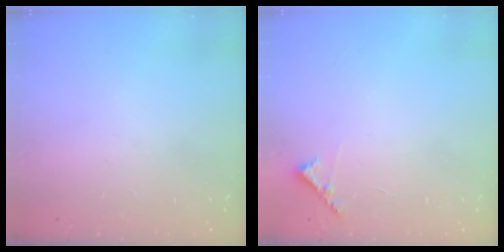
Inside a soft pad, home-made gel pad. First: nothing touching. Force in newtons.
{"total": 5.8, "press": 5.8, "slide": 0.5}